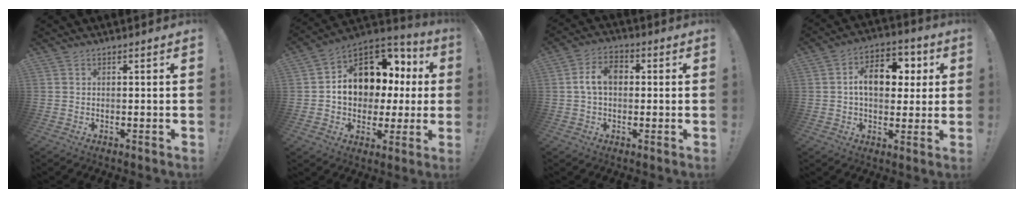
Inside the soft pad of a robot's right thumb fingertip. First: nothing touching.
{"total": 13.3, "force": [3.2, 10.6, 7.4], "torque": [-0.102, -0.026, 0.072]}
{"total": 8.4, "force": [0.8, 5.8, 6.0], "torque": [-0.100, 0.013, 0.014]}
{"total": 12.9, "force": [2.4, 8.7, 9.1], "torque": [-0.122, 0.000, 0.045]}